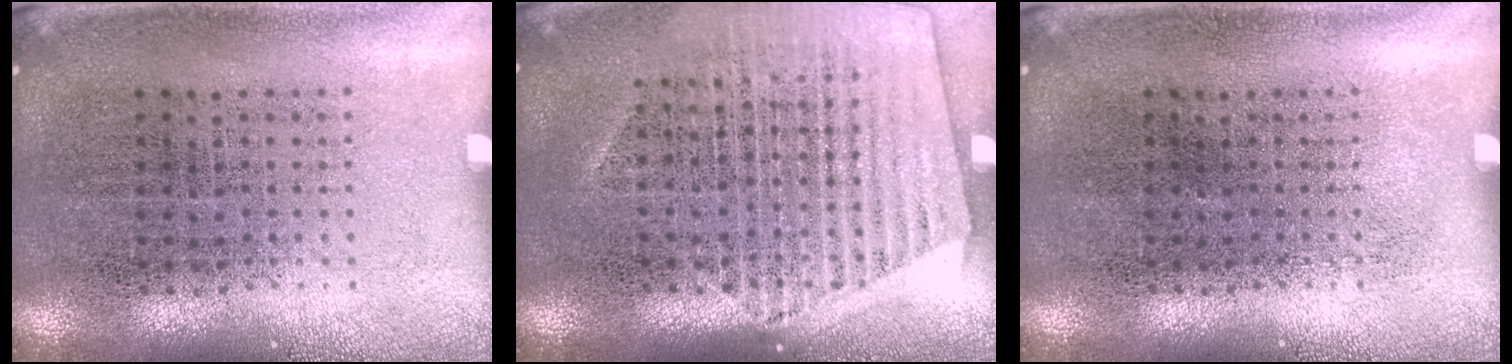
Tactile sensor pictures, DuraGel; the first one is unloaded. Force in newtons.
{"total": 1.4, "press": 1.3, "slide": 0.5}
{"total": 0.0}